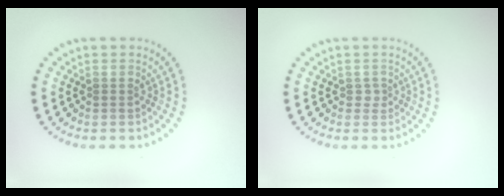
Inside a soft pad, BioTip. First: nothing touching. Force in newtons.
{"total": 0.8, "press": 0.6, "slide": 0.6}